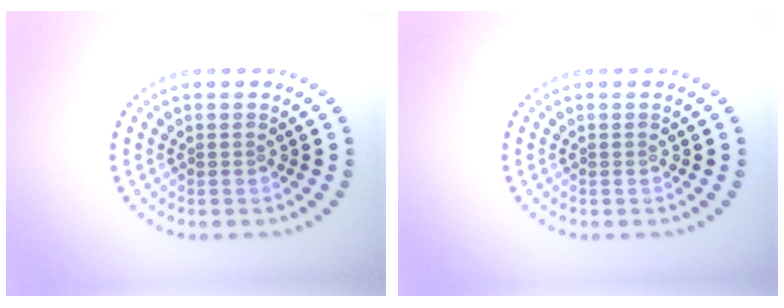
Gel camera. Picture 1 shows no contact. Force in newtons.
{"total": 0.0}